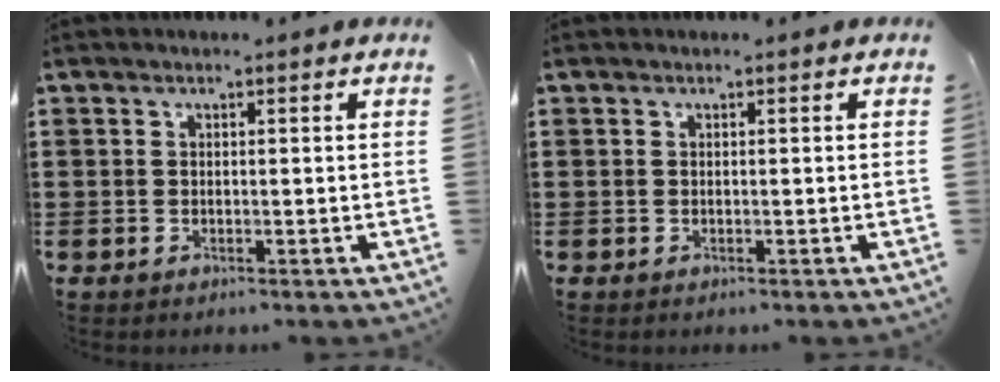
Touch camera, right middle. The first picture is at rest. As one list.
[{"total": 0.0}]